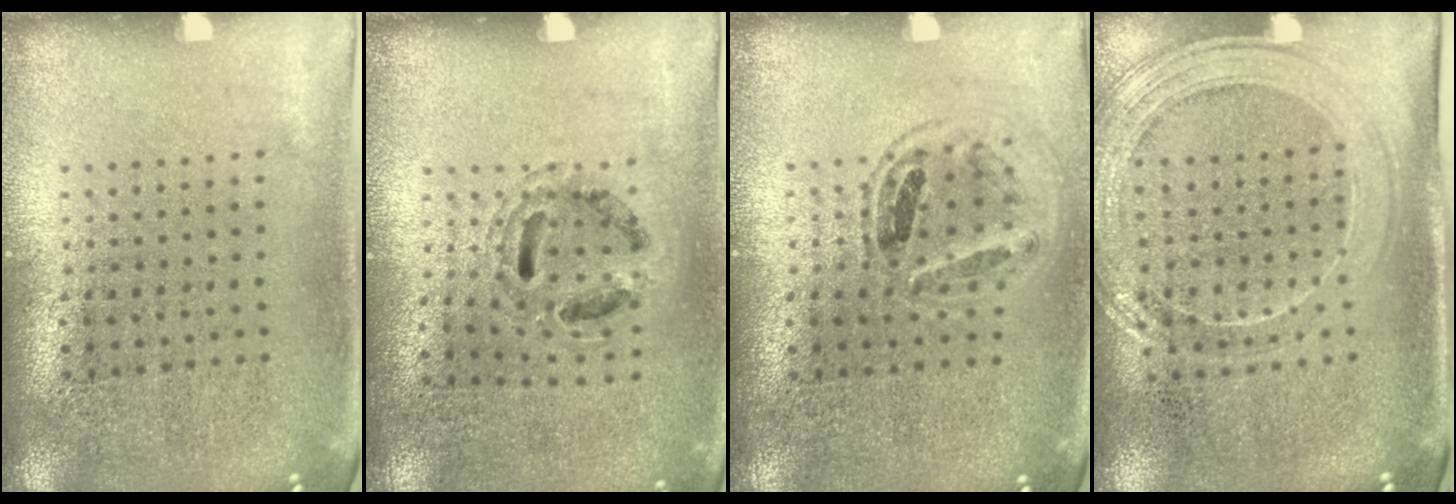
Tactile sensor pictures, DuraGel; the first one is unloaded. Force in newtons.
{"total": 0.9, "press": 0.8, "slide": 0.3}
{"total": 1.0, "press": 1.0, "slide": 0.3}
{"total": 1.6, "press": 1.5, "slide": 0.4}